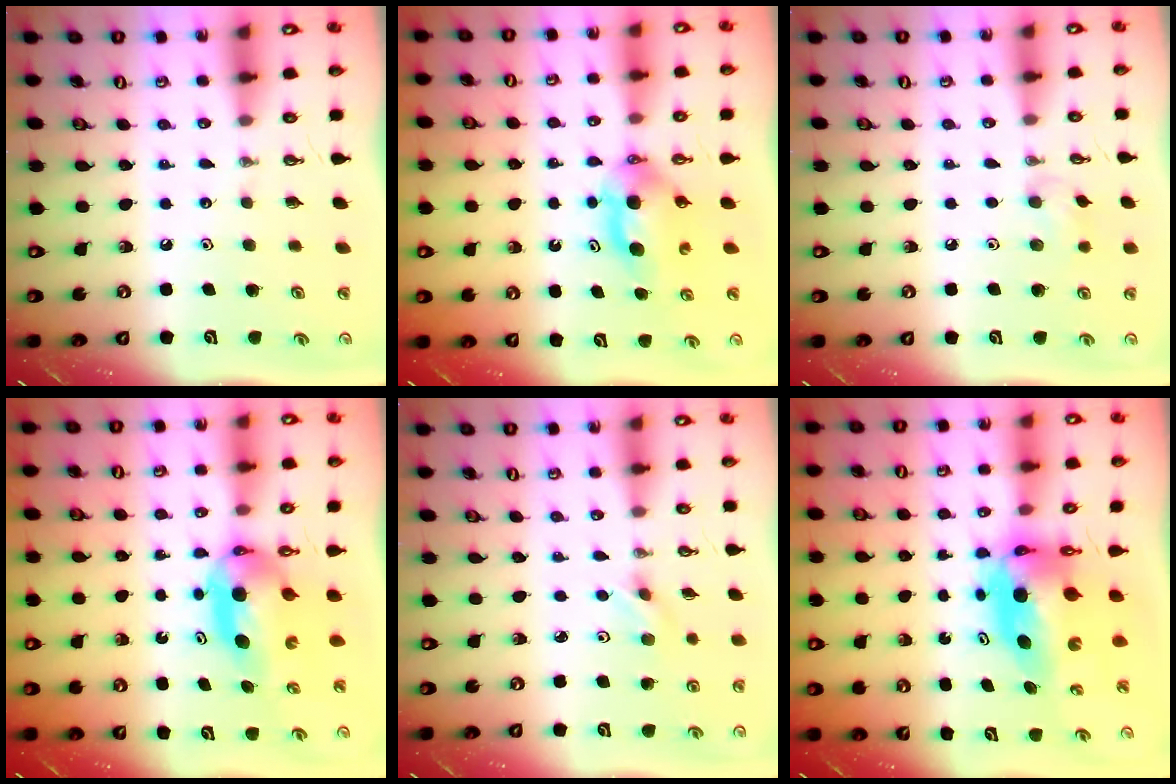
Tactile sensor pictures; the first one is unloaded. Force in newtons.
{"total": 6.2, "press": 5.6, "slide": 2.7}
{"total": 7.4, "press": 7.3, "slide": 1.5}
{"total": 7.8, "press": 5.3, "slide": 5.7}
{"total": 2.1, "press": 2.0, "slide": 0.6}
{"total": 8.3, "press": 8.3, "slide": 0.7}